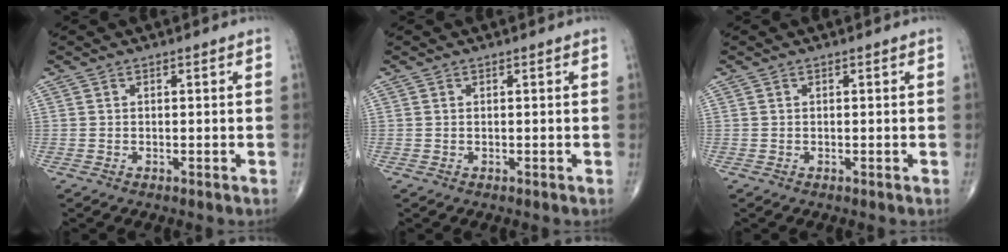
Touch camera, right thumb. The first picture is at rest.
{"total": 0.0}
{"total": 0.0}